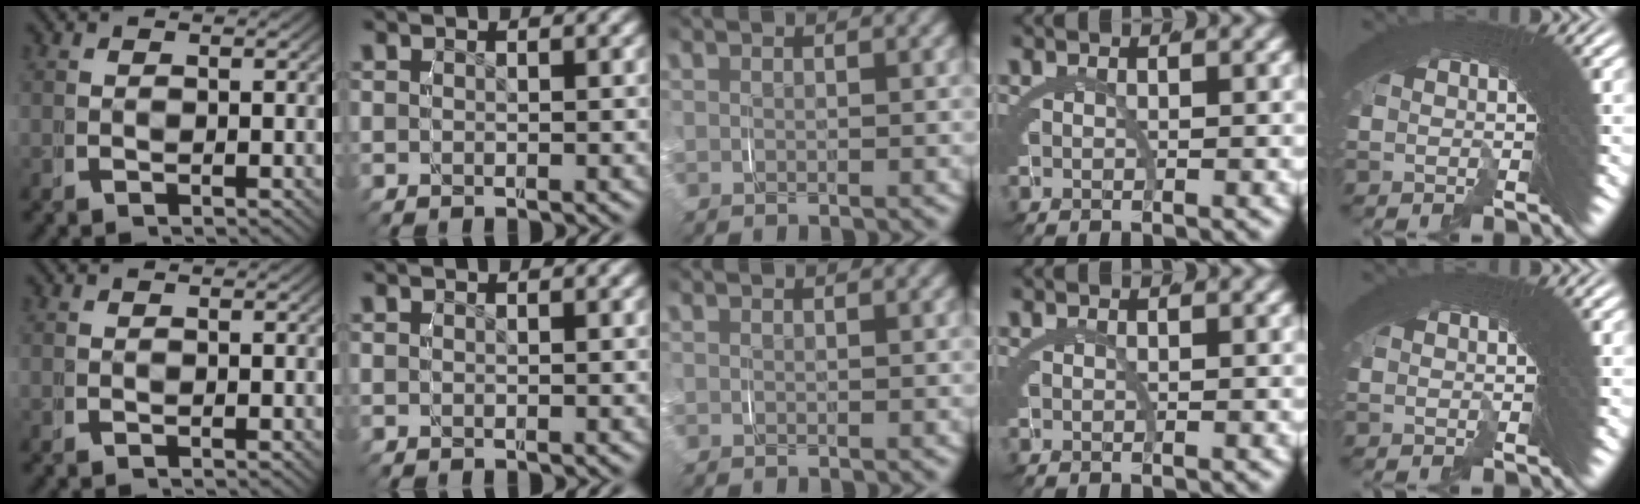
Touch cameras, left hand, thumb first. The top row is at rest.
{}